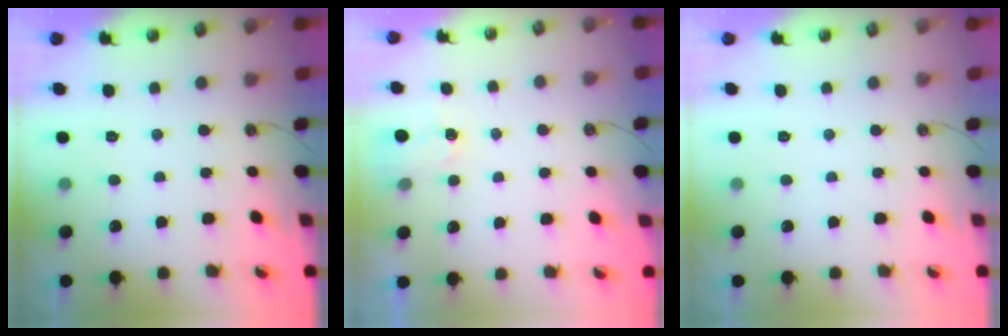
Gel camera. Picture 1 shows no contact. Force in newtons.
{"total": 1.1, "press": 1.1, "slide": 0.3}
{"total": 0.0}